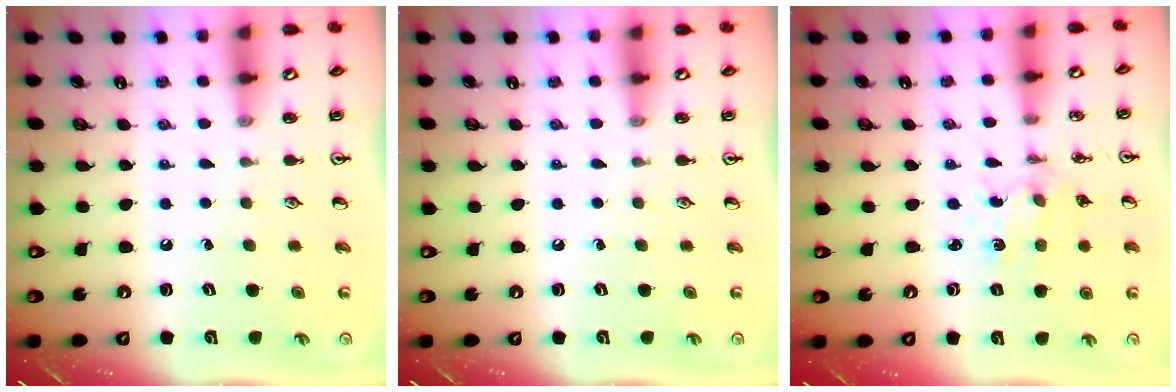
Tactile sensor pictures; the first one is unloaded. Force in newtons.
{"total": 0.0}
{"total": 2.0, "press": 2.0, "slide": 0.3}